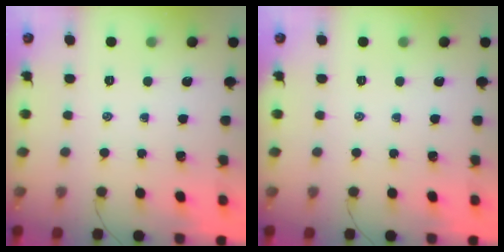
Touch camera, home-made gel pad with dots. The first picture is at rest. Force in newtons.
{"total": 0.0}